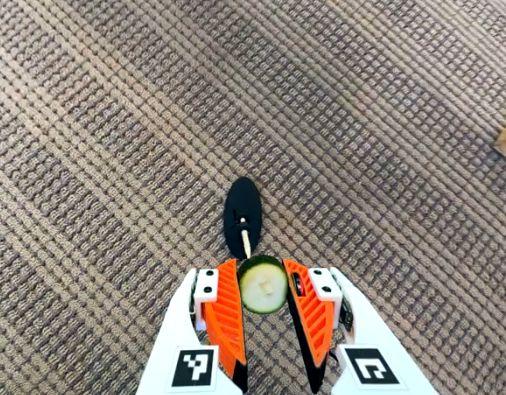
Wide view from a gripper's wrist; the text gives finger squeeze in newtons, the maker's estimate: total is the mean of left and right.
{"total": 8.6, "left": 8.2, "right": 9.0}